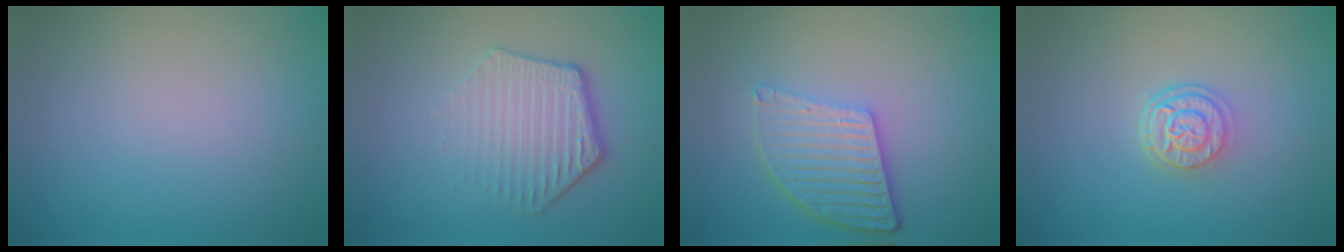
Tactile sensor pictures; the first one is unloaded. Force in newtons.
{"total": 4.2, "press": 3.2, "slide": 2.7}
{"total": 5.4, "press": 3.9, "slide": 3.7}
{"total": 3.1, "press": 2.4, "slide": 1.9}